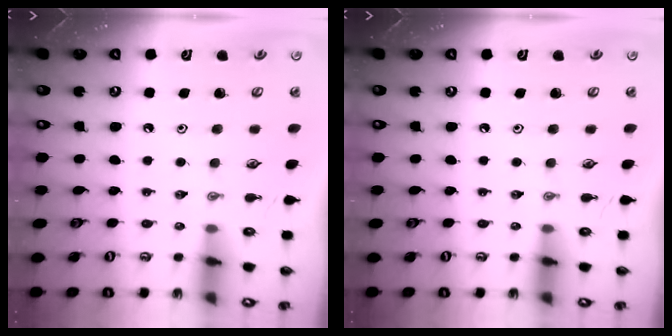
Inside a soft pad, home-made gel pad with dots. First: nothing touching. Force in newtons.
{"total": 0.0}